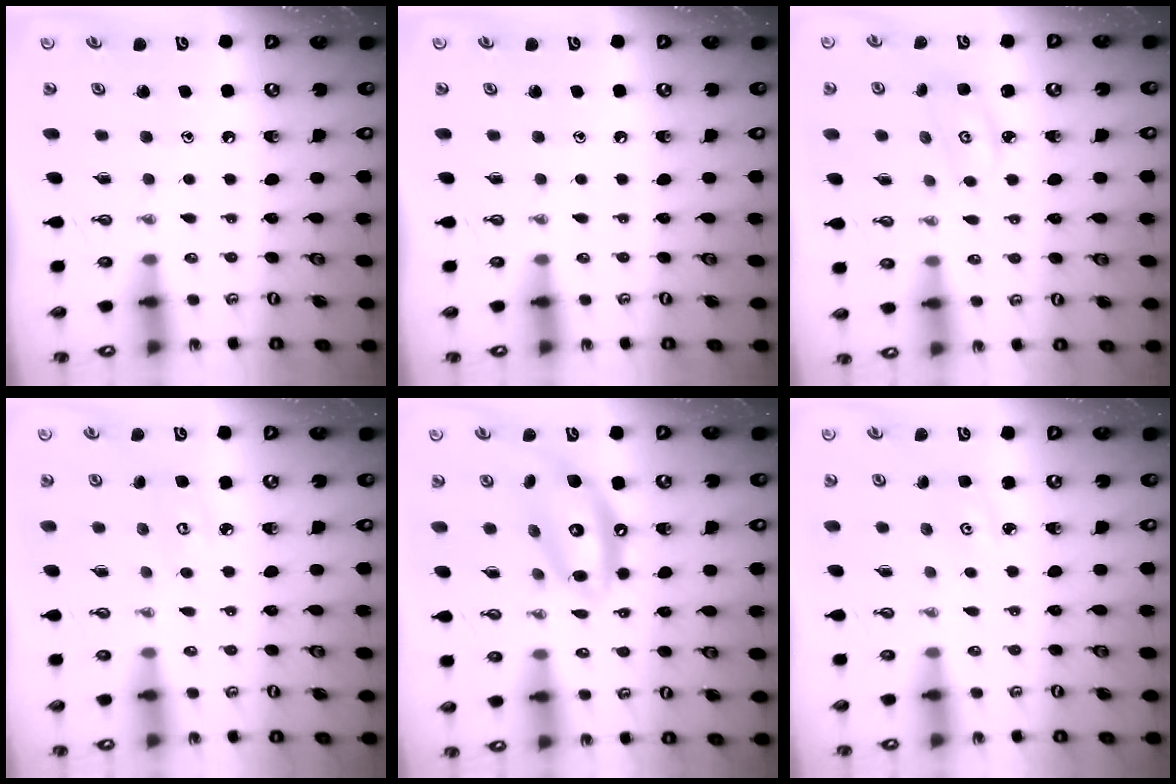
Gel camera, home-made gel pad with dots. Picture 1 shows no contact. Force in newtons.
{"total": 0.0}
{"total": 2.9, "press": 2.9, "slide": 0.4}
{"total": 5.6, "press": 5.5, "slide": 0.5}
{"total": 13.0, "press": 13.0, "slide": 1.2}
{"total": 2.9, "press": 2.9, "slide": 0.5}